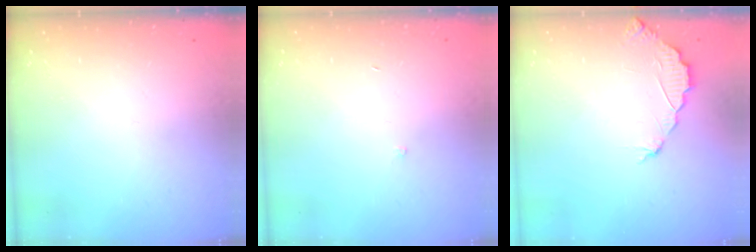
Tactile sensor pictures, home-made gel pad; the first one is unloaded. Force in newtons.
{"total": 3.1, "press": 3.1, "slide": 0.2}
{"total": 3.7, "press": 3.7, "slide": 0.3}